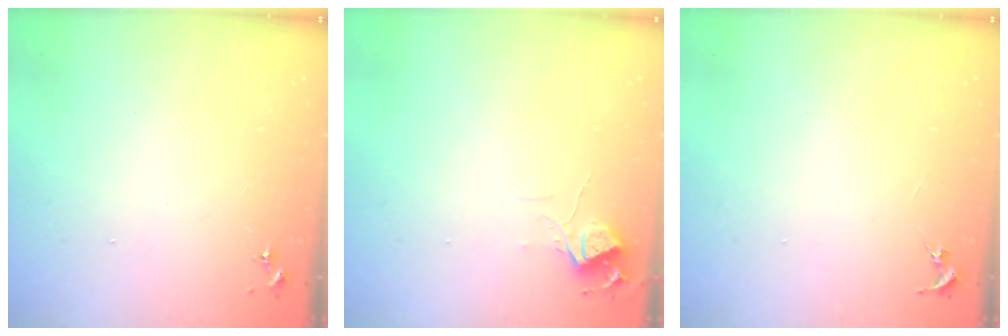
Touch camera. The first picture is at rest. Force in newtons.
{"total": 6.0, "press": 6.0, "slide": 0.7}
{"total": 0.0}